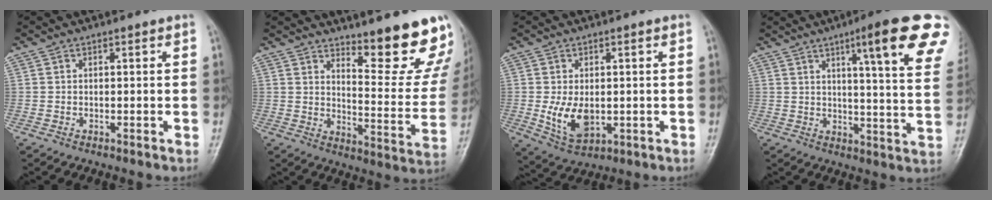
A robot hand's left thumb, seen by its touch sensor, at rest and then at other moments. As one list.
[{"total": 16.3, "force": [12.4, 3.5, 10.0], "torque": [-0.088, -0.114, 0.170]}, {"total": 7.6, "force": [-0.7, 4.7, 5.9], "torque": [-0.095, -0.014, 0.001]}, {"total": 17.8, "force": [9.6, 2.2, 14.9], "torque": [-0.172, -0.039, 0.118]}]